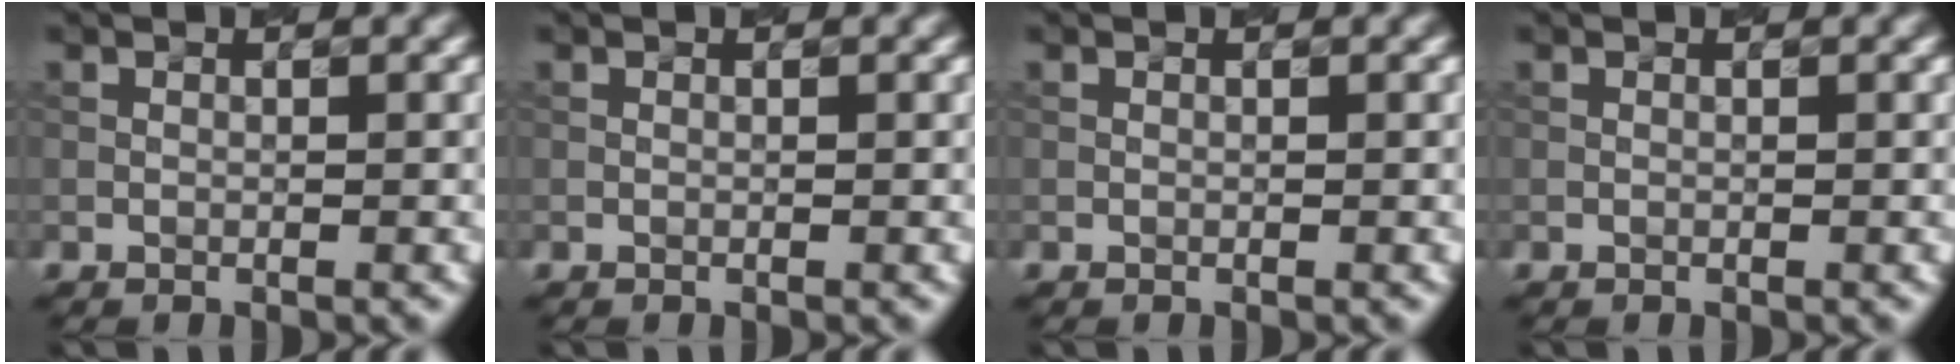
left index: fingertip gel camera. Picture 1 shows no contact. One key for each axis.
{"total": 0.0}
{"total": 0.0}
{"total": 0.0}